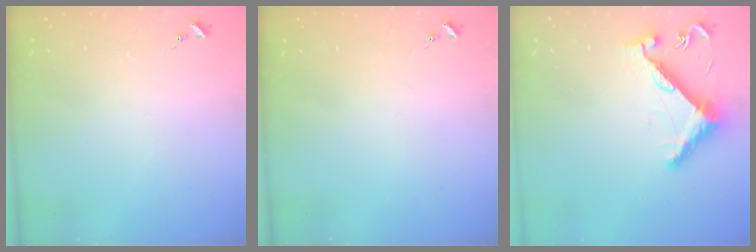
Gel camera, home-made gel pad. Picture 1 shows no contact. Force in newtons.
{"total": 0.0}
{"total": 8.6, "press": 8.6, "slide": 0.7}